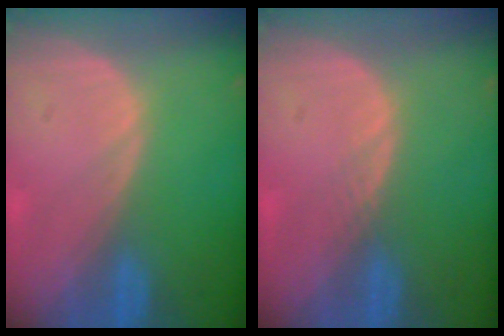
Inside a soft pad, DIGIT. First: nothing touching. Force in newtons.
{"total": 0.7, "press": 0.6, "slide": 0.3}